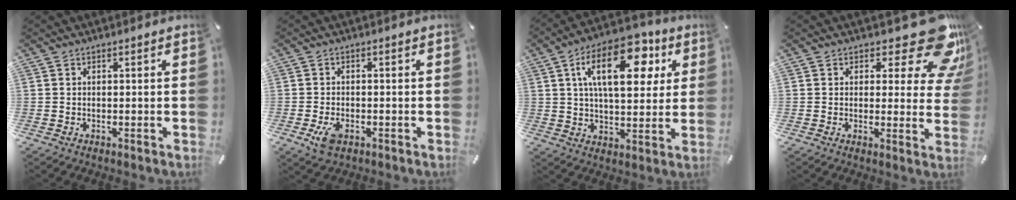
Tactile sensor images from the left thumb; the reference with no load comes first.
{"total": 4.4, "force": [-1.7, 2.6, 3.0], "torque": [-0.070, 0.001, -0.032]}
{"total": 19.3, "force": [7.6, 9.9, 14.8], "torque": [-0.236, -0.012, 0.120]}
{"total": 15.3, "force": [8.8, 6.2, 10.9], "torque": [-0.133, -0.062, 0.149]}